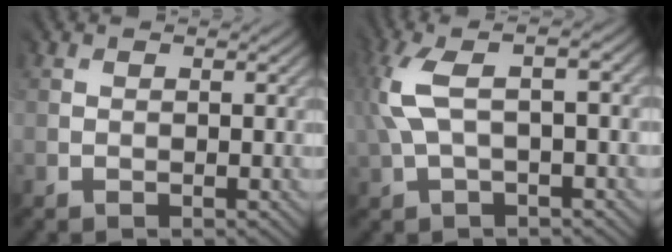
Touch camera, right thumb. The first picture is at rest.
{"total": 5.9, "force": [1.5, 1.9, 5.4], "torque": [-0.137, 0.018, 0.026]}